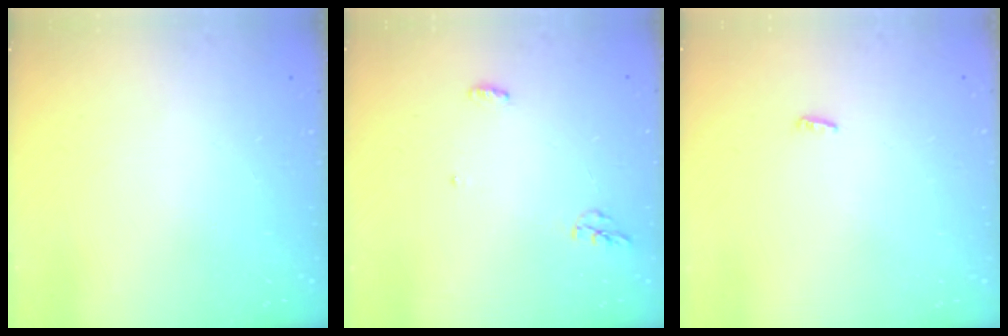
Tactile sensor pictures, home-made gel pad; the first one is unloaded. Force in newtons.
{"total": 4.2, "press": 4.1, "slide": 0.9}
{"total": 3.0, "press": 2.9, "slide": 0.8}